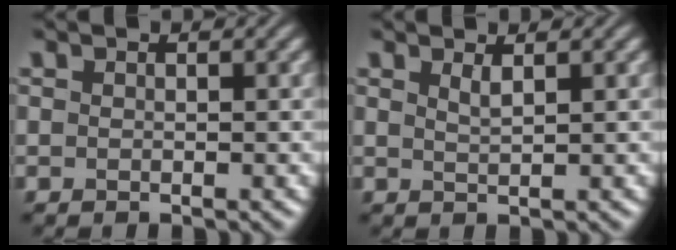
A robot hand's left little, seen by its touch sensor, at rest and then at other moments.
{"total": 1.1, "force": [0.7, 0.3, 0.8], "torque": [-0.012, 0.000, 0.012]}